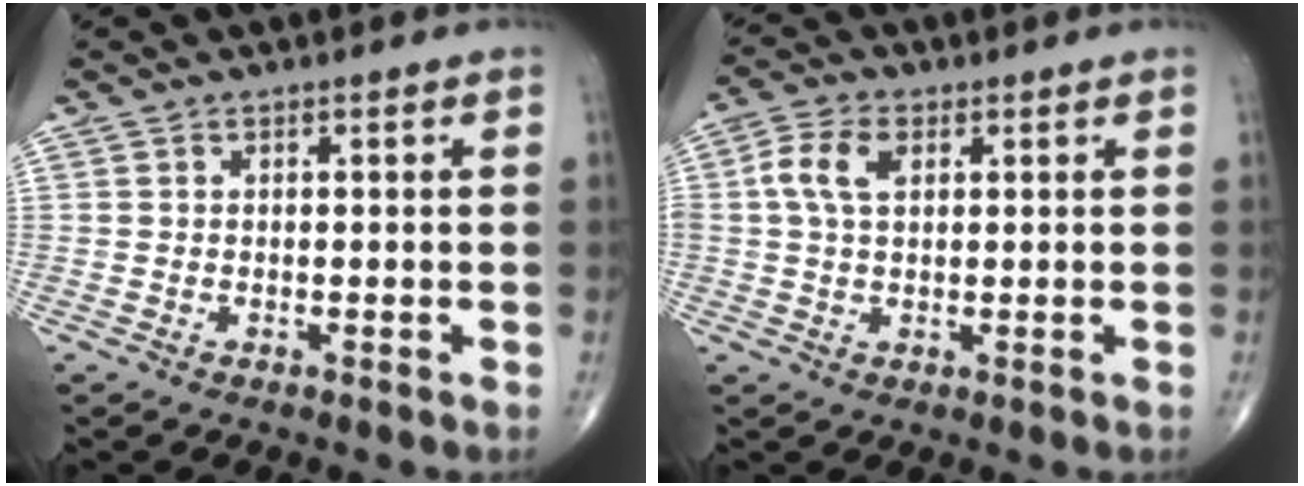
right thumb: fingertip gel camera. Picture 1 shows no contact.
{"total": 6.3, "force": [1.6, 3.8, 4.9], "torque": [-0.105, 0.012, 0.027]}